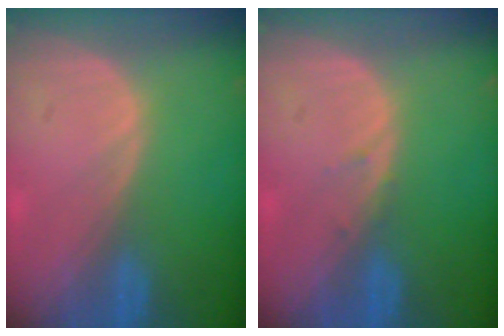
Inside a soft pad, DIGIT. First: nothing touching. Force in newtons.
{"total": 0.8, "press": 0.7, "slide": 0.3}